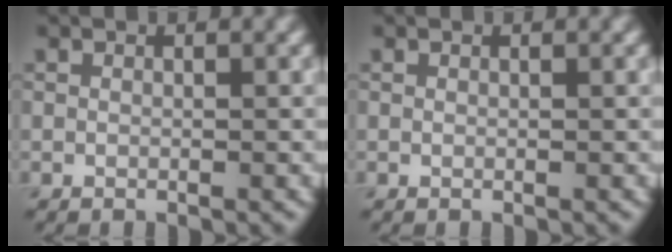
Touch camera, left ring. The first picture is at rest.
{"total": 0.0}